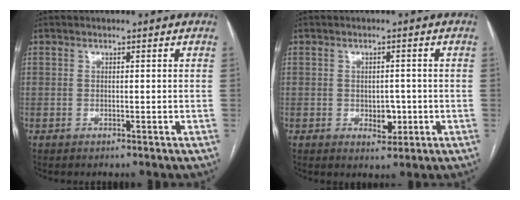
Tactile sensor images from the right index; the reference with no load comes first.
{"total": 3.1, "force": [-0.8, 1.9, 2.4], "torque": [-0.030, 0.001, -0.004]}